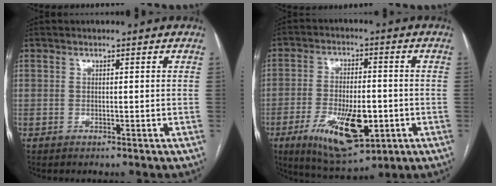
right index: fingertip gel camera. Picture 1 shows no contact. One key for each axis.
{"total": 13.9, "fx": -4.8, "fy": 5.1, "fz": 12.0, "tx": -0.216, "ty": -0.011, "tz": -0.066}